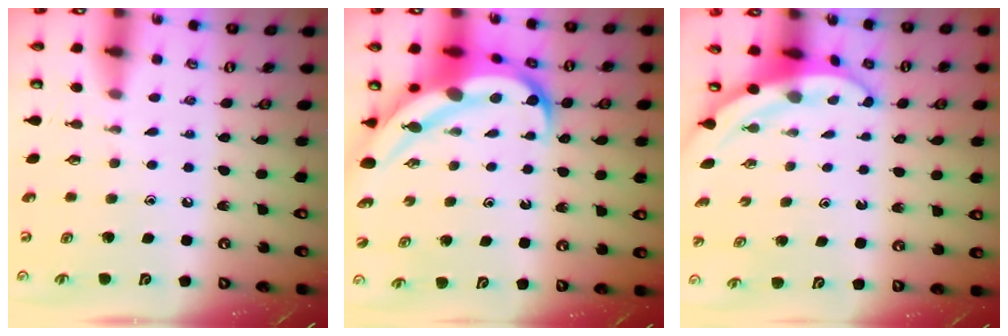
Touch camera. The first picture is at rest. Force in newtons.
{"total": 12.7, "press": 12.6, "slide": 1.9}
{"total": 3.5, "press": 3.5, "slide": 0.1}